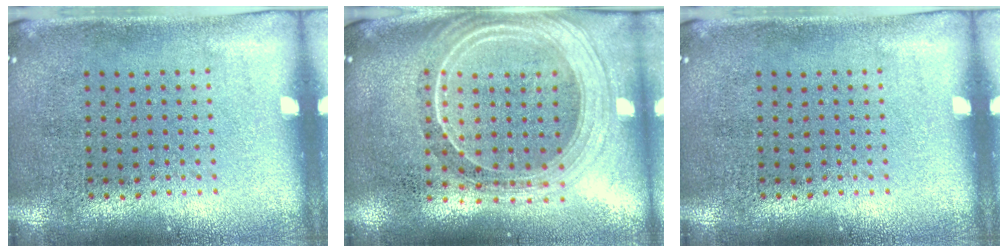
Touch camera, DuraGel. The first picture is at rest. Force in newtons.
{"total": 2.3, "press": 1.9, "slide": 1.3}
{"total": 0.0}